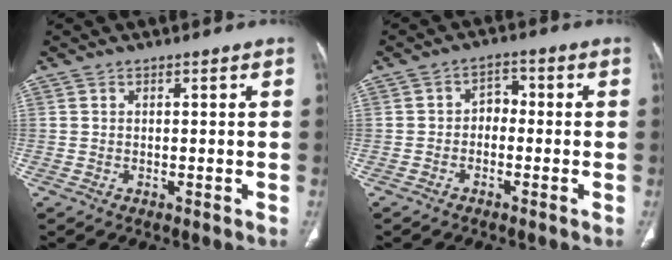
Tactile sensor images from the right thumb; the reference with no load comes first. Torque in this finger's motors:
{"motor_torque": [0.71, 0.65, 0.51, 0.05, -0.04]}